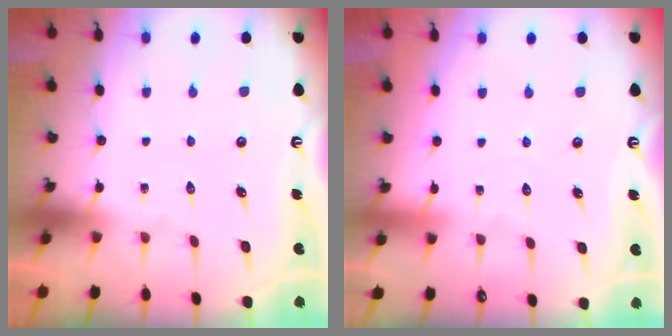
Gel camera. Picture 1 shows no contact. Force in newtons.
{"total": 3.4, "press": 3.3, "slide": 0.4}